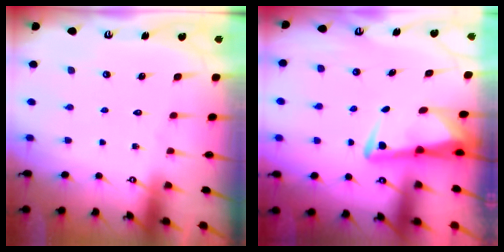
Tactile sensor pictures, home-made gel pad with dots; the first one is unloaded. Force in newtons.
{"total": 3.8, "press": 3.7, "slide": 0.6}